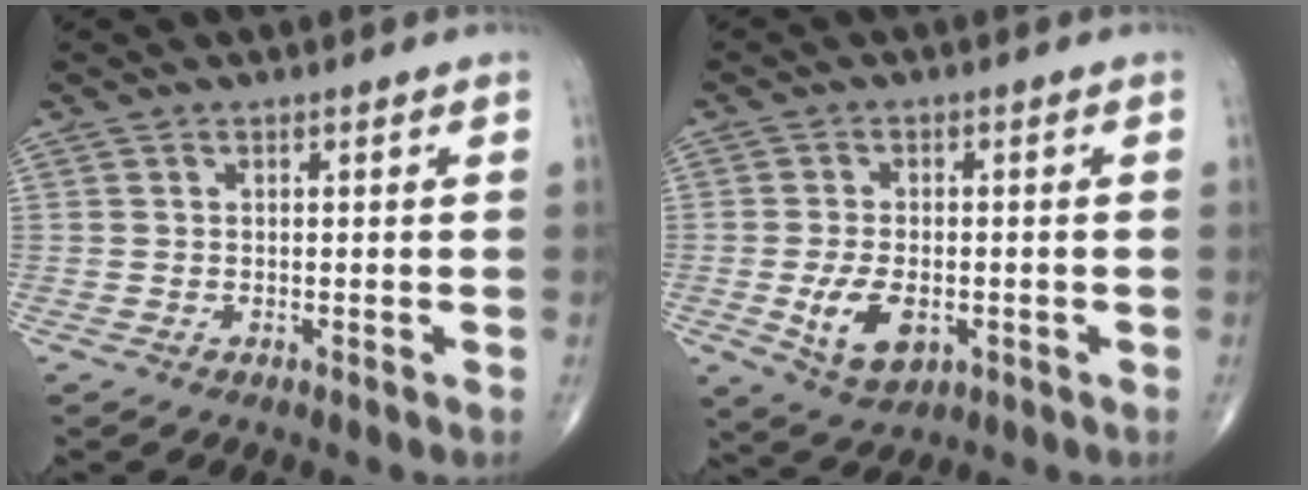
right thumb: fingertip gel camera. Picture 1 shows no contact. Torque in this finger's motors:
{"motor_torque": [-0.13, 0.25, 0.13, 0.00, 0.22]}